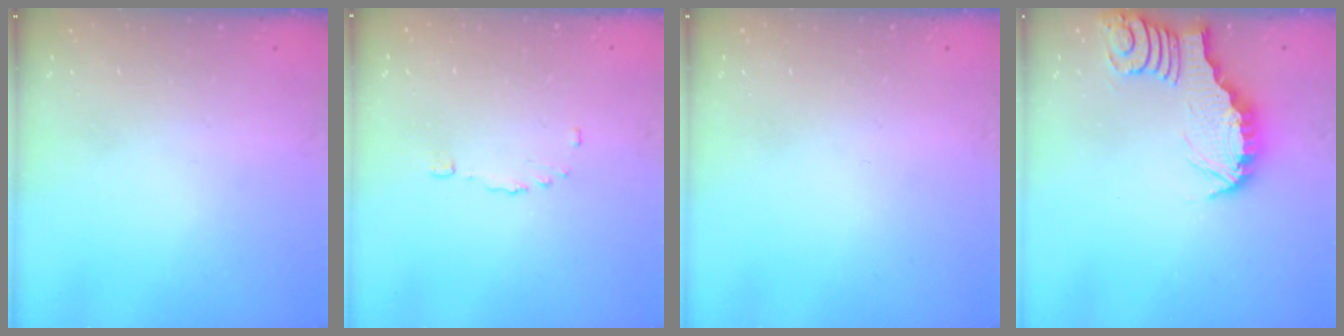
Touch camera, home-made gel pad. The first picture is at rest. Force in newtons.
{"total": 2.7, "press": 2.6, "slide": 0.8}
{"total": 0.0}
{"total": 3.0, "press": 3.0, "slide": 0.3}